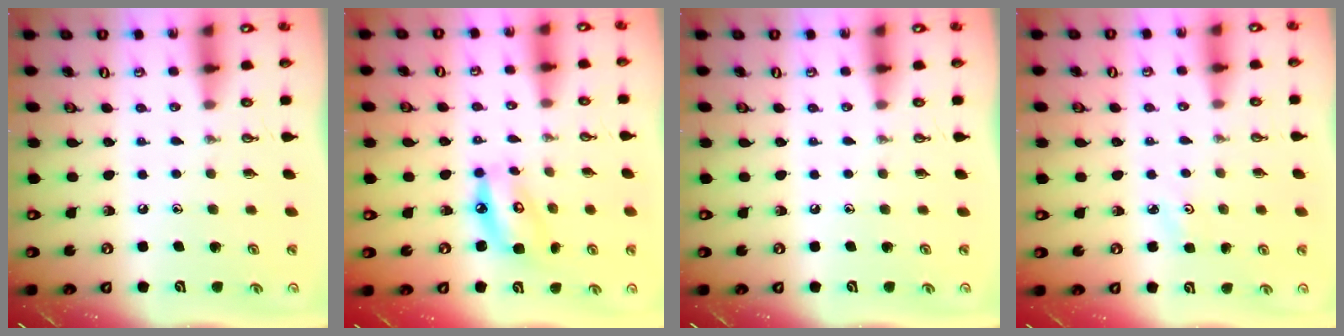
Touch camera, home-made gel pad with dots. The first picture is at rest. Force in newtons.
{"total": 8.6, "press": 8.6, "slide": 0.9}
{"total": 0.0}
{"total": 2.2, "press": 2.1, "slide": 0.3}